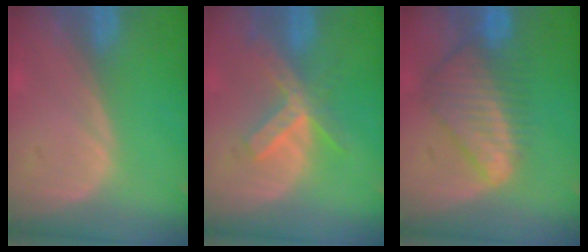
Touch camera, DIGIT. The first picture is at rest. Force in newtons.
{"total": 6.0, "press": 5.7, "slide": 1.9}
{"total": 8.7, "press": 7.6, "slide": 4.3}